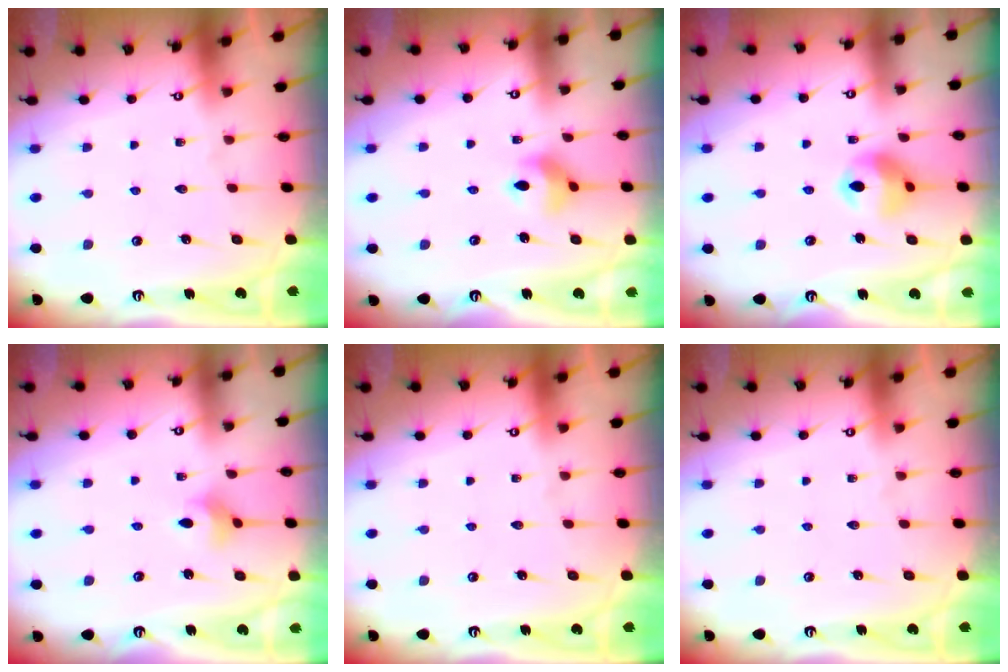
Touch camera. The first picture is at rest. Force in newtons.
{"total": 8.5, "press": 8.2, "slide": 1.9}
{"total": 11.0, "press": 10.9, "slide": 1.5}
{"total": 4.1, "press": 4.1, "slide": 0.6}
{"total": 0.0}
{"total": 0.0}